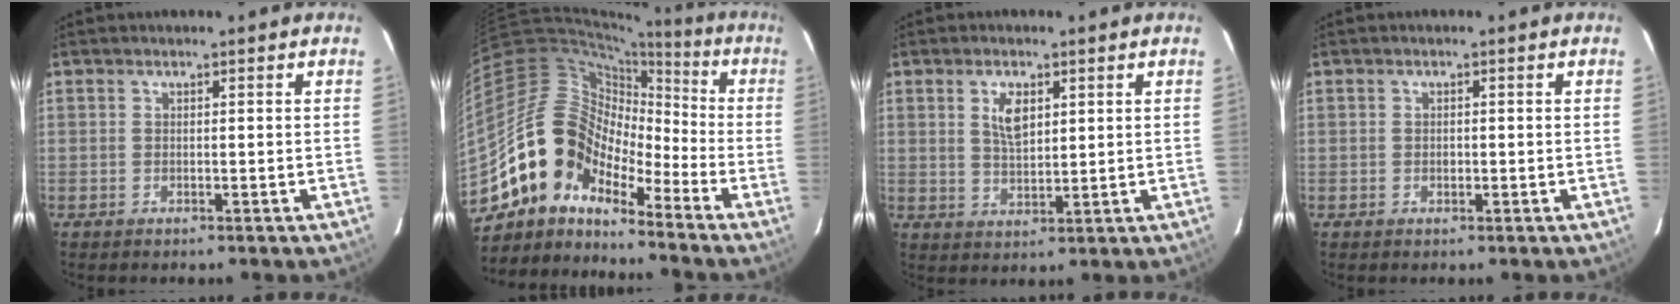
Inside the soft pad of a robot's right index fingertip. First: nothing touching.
{"total": 13.2, "force": [-9.7, 7.3, 5.1], "torque": [-0.091, 0.029, -0.202]}
{"total": 5.2, "force": [1.9, 2.5, 4.1], "torque": [-0.072, 0.003, 0.039]}
{"total": 1.0, "force": [-0.2, 0.8, 0.5], "torque": [-0.008, 0.002, -0.003]}